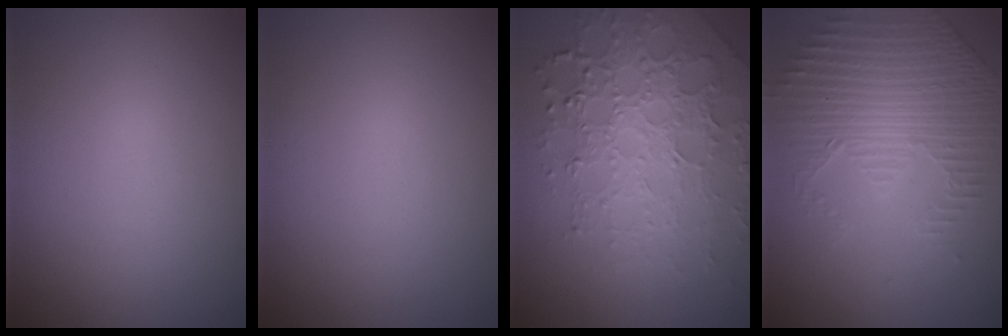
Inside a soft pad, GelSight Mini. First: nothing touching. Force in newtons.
{"total": 0.0}
{"total": 6.4, "press": 4.9, "slide": 4.2}
{"total": 4.6, "press": 3.5, "slide": 3.0}